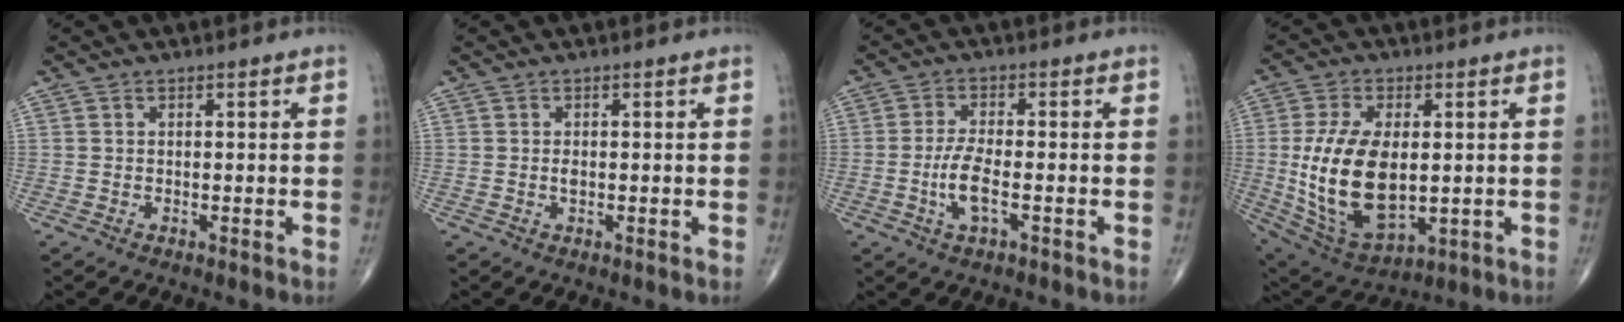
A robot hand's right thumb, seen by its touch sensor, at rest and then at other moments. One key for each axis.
{"total": 1.0, "fx": -0.1, "fy": 0.5, "fz": 0.8, "tx": -0.016, "ty": -0.001, "tz": -0.002}
{"total": 5.3, "fx": -1.6, "fy": 1.7, "fz": 4.8, "tx": -0.104, "ty": 0.005, "tz": -0.032}
{"total": 18.0, "fx": -0.3, "fy": 9.8, "fz": 15.1, "tx": -0.293, "ty": -0.012, "tz": 0.016}